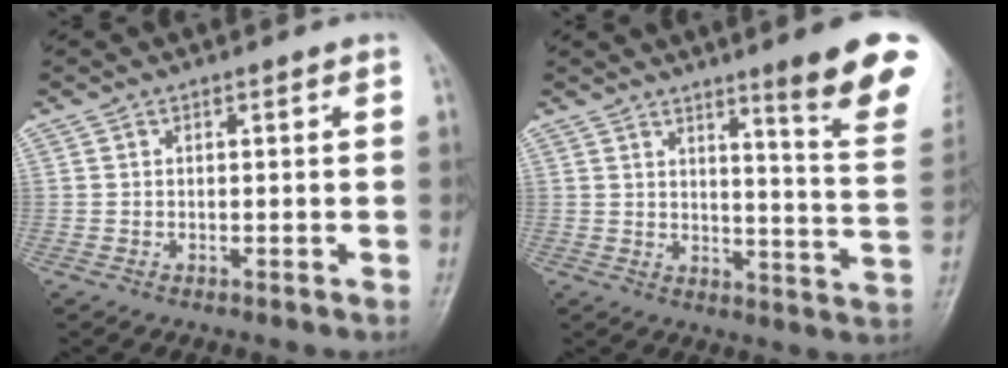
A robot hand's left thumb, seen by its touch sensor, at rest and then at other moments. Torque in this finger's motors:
{"motor_torque": [0.93, -0.01, 1.52, -1.25, 0.09]}